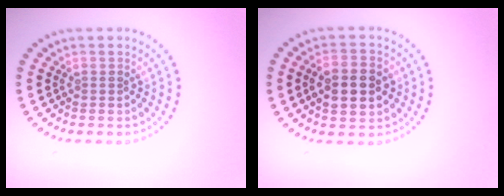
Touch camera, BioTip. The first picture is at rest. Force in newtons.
{"total": 4.6, "press": 4.6, "slide": 0.2}